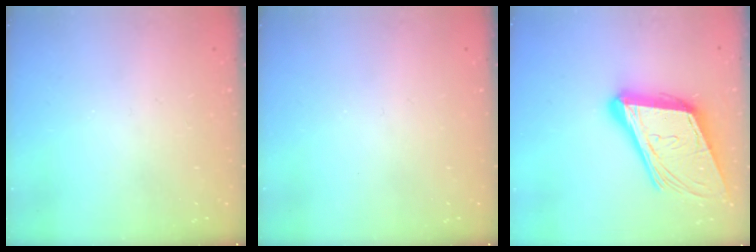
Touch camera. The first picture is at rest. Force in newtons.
{"total": 0.0}
{"total": 22.1, "press": 21.7, "slide": 4.6}